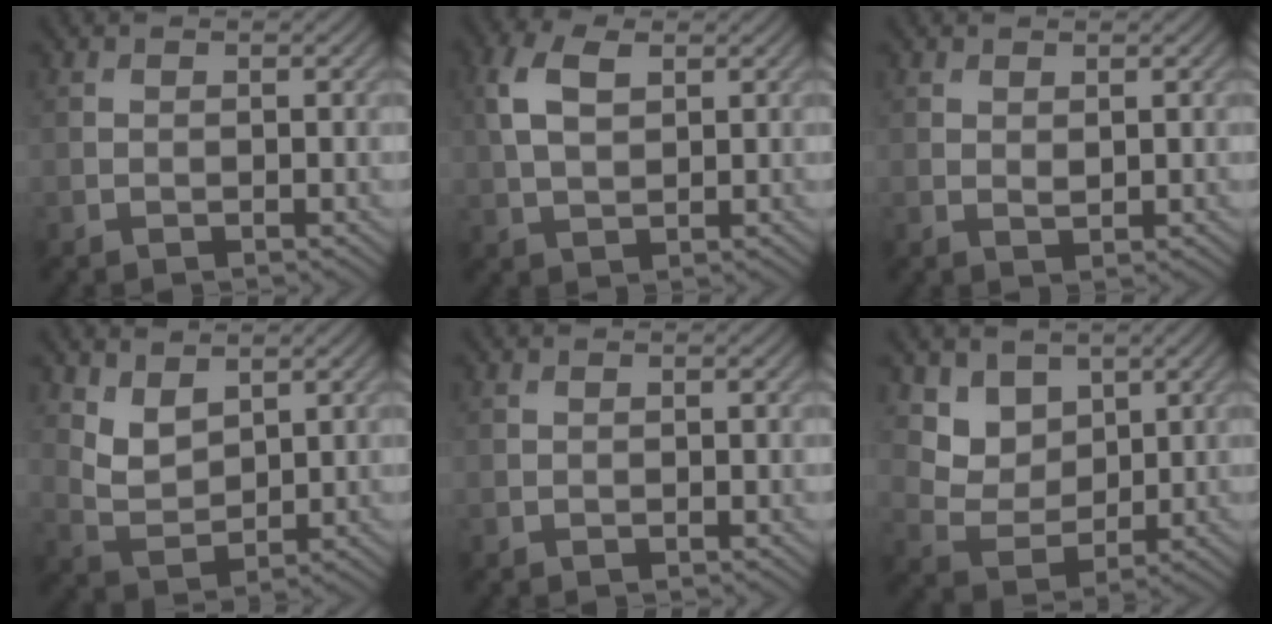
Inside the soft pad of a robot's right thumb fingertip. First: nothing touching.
{"total": 5.6, "force": [1.8, 3.2, 4.3], "torque": [-0.106, 0.008, 0.031]}
{"total": 0.9, "force": [0.6, 0.4, 0.6], "torque": [-0.013, -0.004, 0.015]}
{"total": 4.2, "force": [2.6, 2.3, 2.4], "torque": [-0.061, -0.011, 0.057]}
{"total": 0.0}
{"total": 5.6, "force": [3.6, 3.8, 2.0], "torque": [-0.067, -0.031, 0.083]}